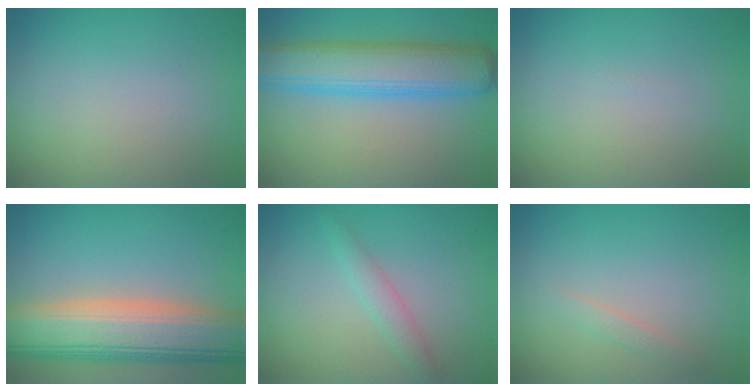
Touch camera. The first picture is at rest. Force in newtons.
{"total": 7.8, "press": 7.8, "slide": 0.1}
{"total": 0.0}
{"total": 10.3, "press": 10.2, "slide": 1.2}
{"total": 1.7, "press": 1.7, "slide": 0.1}
{"total": 0.9, "press": 0.9, "slide": 0.0}